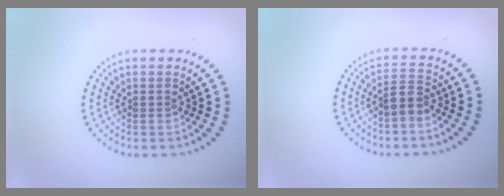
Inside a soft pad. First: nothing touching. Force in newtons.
{"total": 2.1, "press": 1.8, "slide": 1.0}